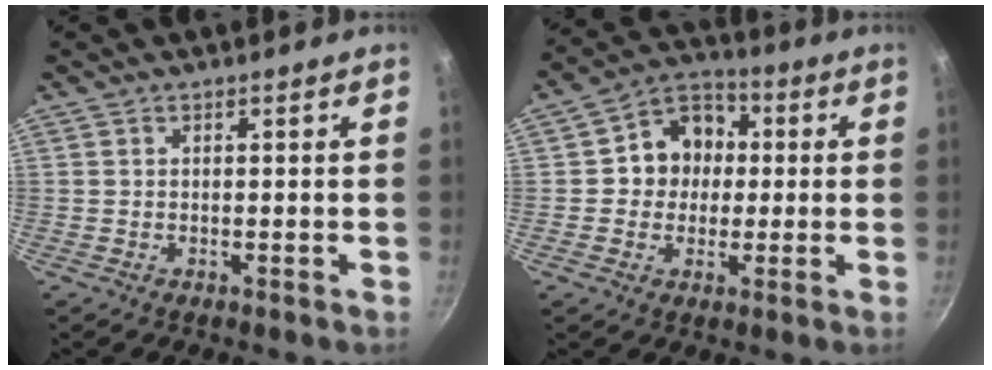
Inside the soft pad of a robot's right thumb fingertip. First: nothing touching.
{"total": 10.1, "force": [0.6, 8.9, 4.6], "torque": [-0.026, 0.019, -0.007]}